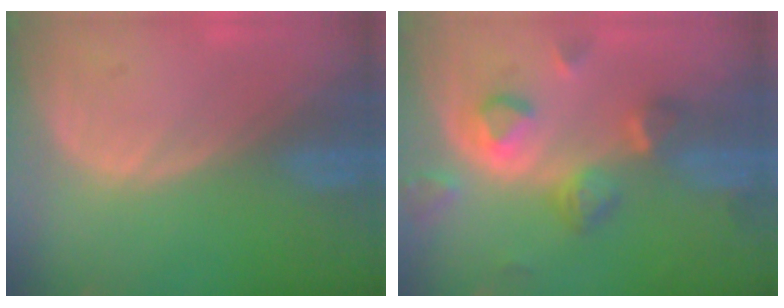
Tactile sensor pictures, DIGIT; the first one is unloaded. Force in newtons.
{"total": 8.0, "press": 7.2, "slide": 3.5}